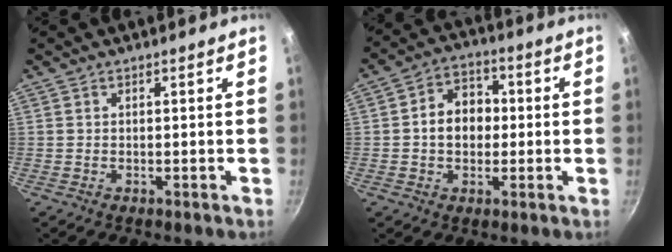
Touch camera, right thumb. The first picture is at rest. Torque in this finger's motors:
{"motor_torque": [-0.15, 0.61, 0.49, 0.59, 0.05]}